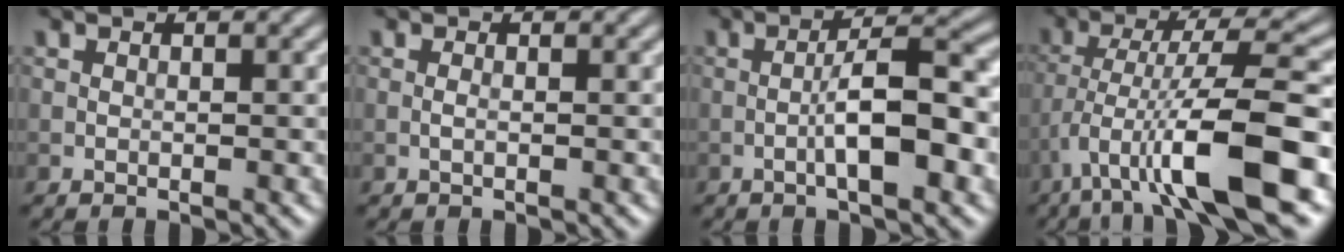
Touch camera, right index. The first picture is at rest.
{"total": 0.6, "force": [-0.2, 0.1, 0.5], "torque": [-0.012, -0.001, -0.005]}
{"total": 6.0, "force": [-1.6, 1.3, 5.7], "torque": [-0.094, 0.015, -0.030]}
{"total": 10.1, "force": [-3.9, 1.9, 9.1], "torque": [-0.152, 0.015, -0.066]}